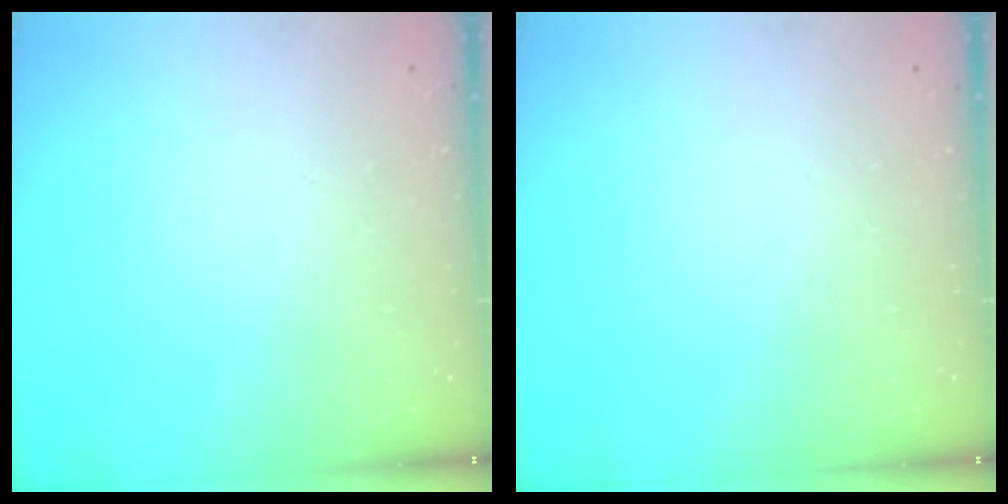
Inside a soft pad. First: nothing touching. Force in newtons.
{"total": 0.0}